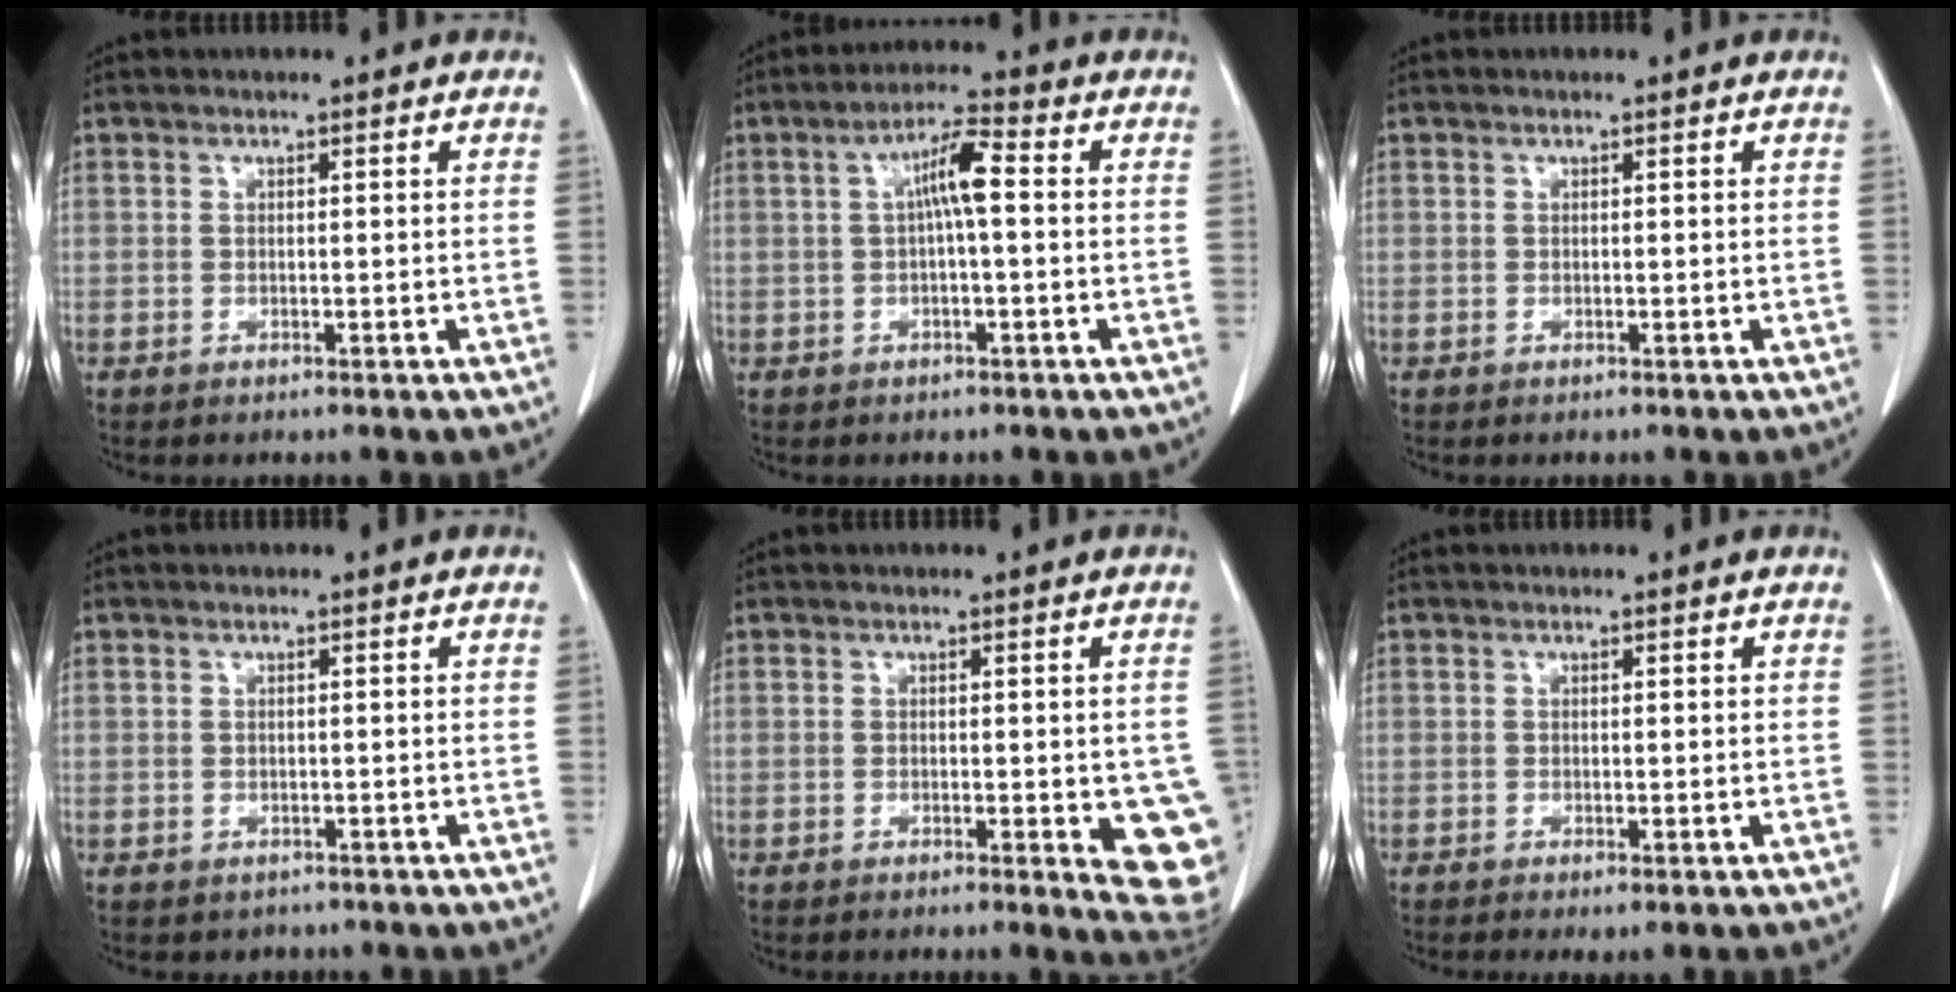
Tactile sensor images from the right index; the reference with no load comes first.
{"total": 5.5, "force": [0.5, 0.6, 5.5], "torque": [-0.099, 0.016, 0.007]}
{"total": 0.0}
{"total": 1.4, "force": [-0.7, 1.2, -0.1], "torque": [-0.007, 0.003, -0.011]}
{"total": 8.6, "force": [-1.6, 2.0, 8.2], "torque": [-0.085, -0.014, -0.018]}
{"total": 1.3, "force": [-0.5, 0.4, 1.1], "torque": [-0.018, -0.005, -0.006]}